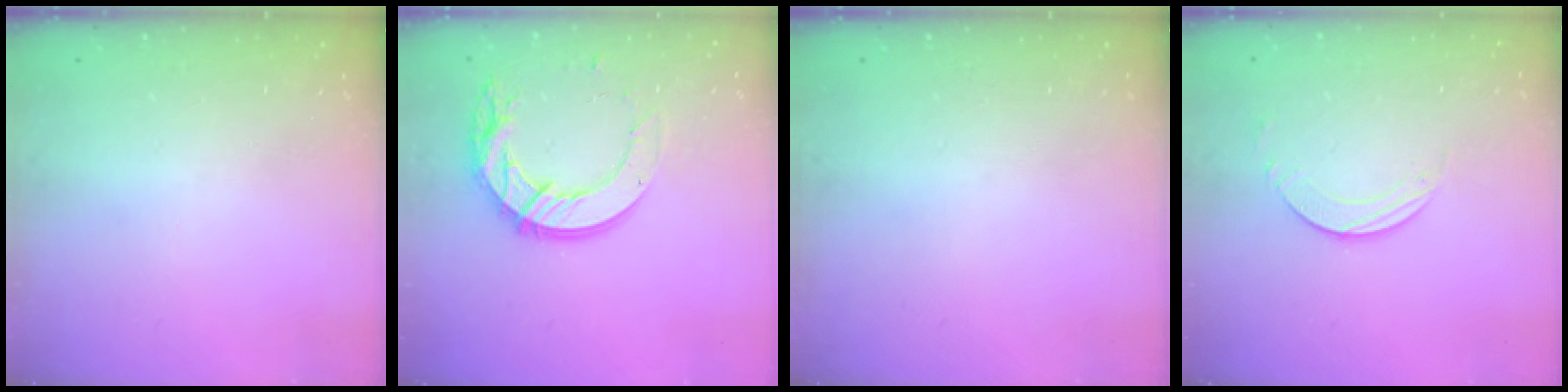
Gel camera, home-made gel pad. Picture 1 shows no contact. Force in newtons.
{"total": 15.8, "press": 15.7, "slide": 1.2}
{"total": 0.0}
{"total": 2.5, "press": 2.5, "slide": 0.2}